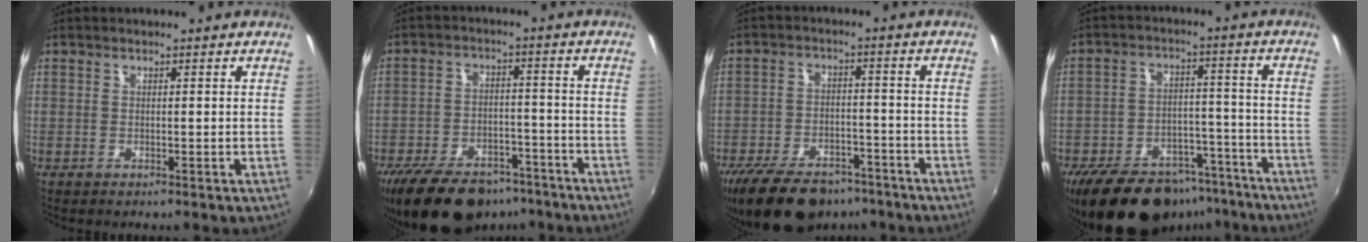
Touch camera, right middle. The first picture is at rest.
{"total": 20.2, "force": [-15.5, 9.5, 8.9], "torque": [-0.197, -0.003, -0.223]}
{"total": 18.7, "force": [-14.1, 8.9, 8.4], "torque": [-0.191, -0.011, -0.212]}
{"total": 22.7, "force": [-17.4, 10.7, 9.9], "torque": [-0.204, 0.019, -0.238]}